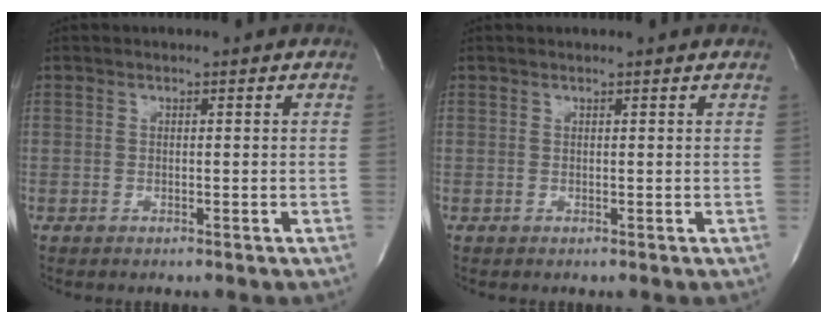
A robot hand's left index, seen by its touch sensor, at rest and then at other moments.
{"total": 1.6, "force": [1.5, 0.1, 0.3], "torque": [-0.012, 0.012, 0.016]}